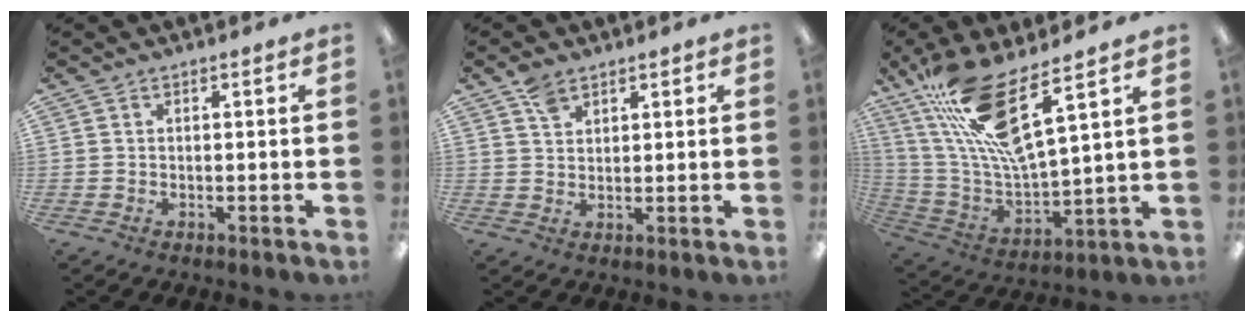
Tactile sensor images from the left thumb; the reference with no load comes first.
{"total": 4.2, "force": [2.8, 2.6, 1.6], "torque": [-0.023, -0.006, 0.053]}
{"total": 18.2, "force": [11.5, 4.3, 13.4], "torque": [-0.278, -0.064, 0.194]}